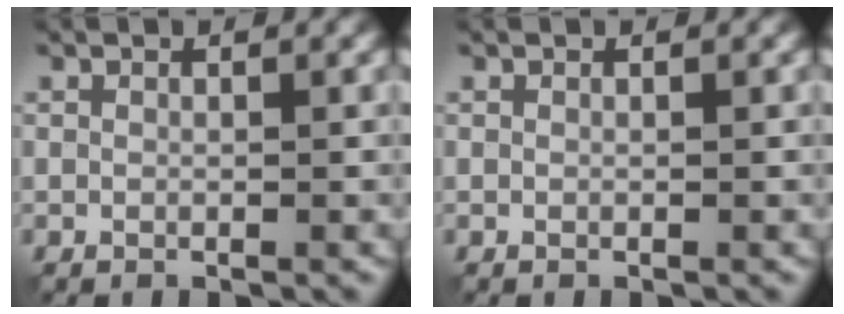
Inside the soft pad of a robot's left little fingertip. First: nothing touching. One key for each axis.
{"total": 0.0}